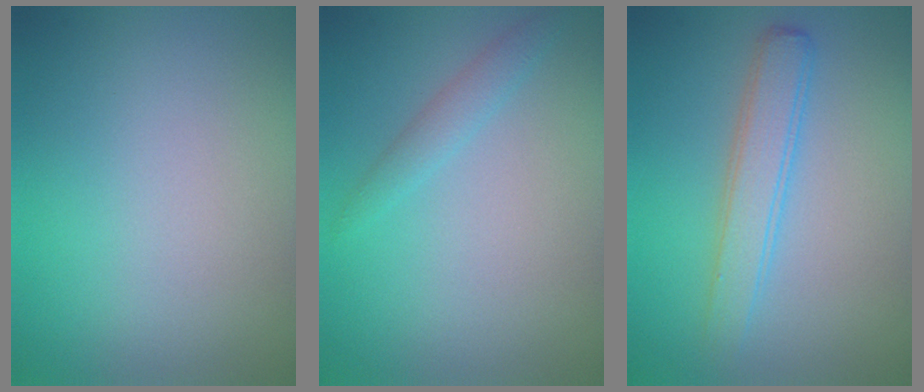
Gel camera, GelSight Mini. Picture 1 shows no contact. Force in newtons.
{"total": 1.5, "press": 1.5, "slide": 0.1}
{"total": 2.9, "press": 2.9, "slide": 0.1}